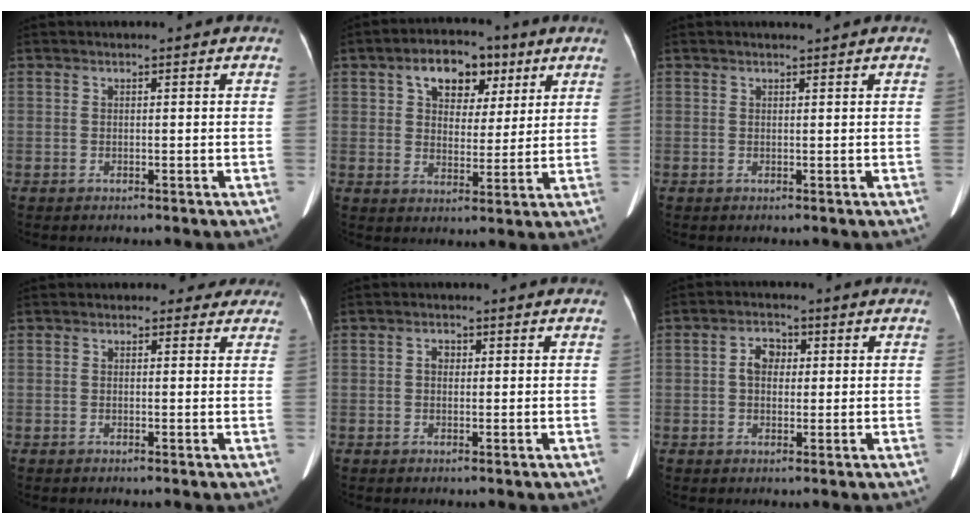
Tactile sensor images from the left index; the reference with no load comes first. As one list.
[{"total": 9.1, "force": [4.5, 5.5, 5.6], "torque": [-0.086, 0.032, 0.070]}, {"total": 0.8, "force": [0.7, -0.2, 0.2], "torque": [-0.008, -0.002, 0.014]}, {"total": 2.5, "force": [1.9, 1.6, 0.3], "torque": [0.010, 0.004, 0.009]}, {"total": 1.3, "force": [0.2, 0.9, 0.9], "torque": [-0.014, 0.006, 0.001]}, {"total": 3.6, "force": [0.5, 2.4, 2.6], "torque": [-0.050, 0.016, 0.010]}]